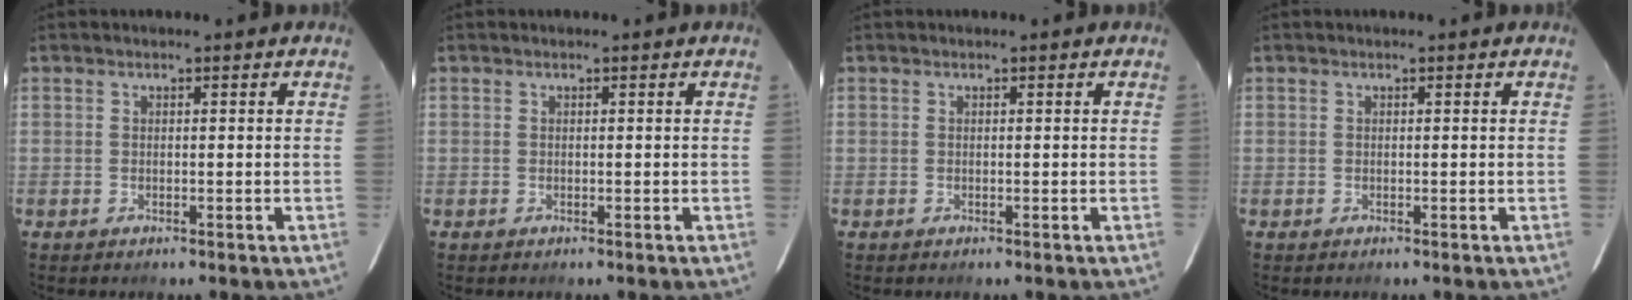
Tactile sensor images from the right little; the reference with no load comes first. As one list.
[{"total": 0.0}, {"total": 0.0}, {"total": 0.0}]